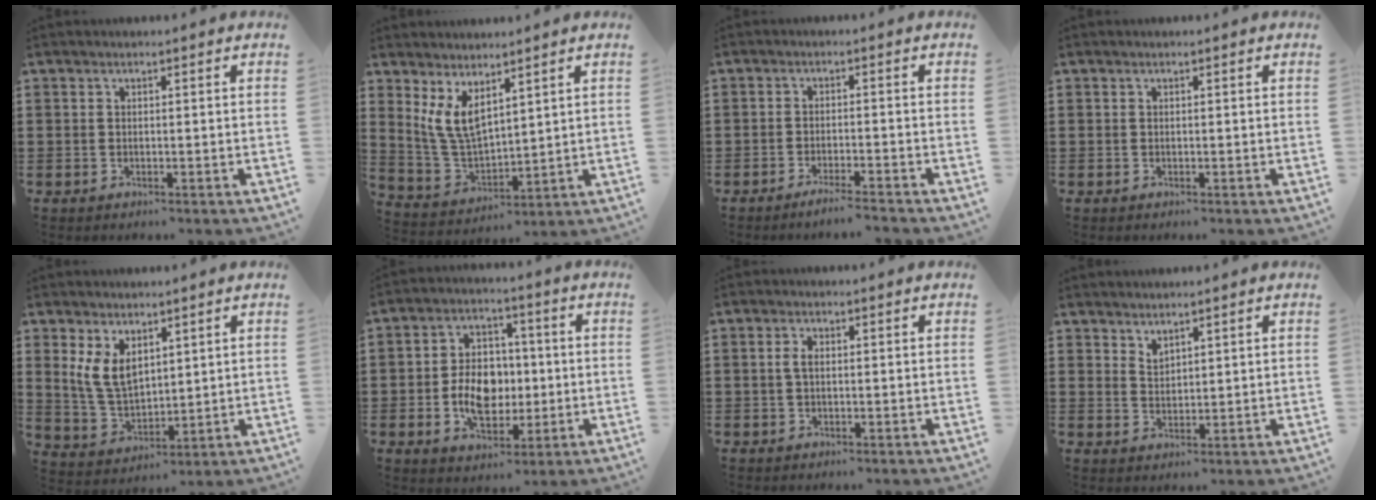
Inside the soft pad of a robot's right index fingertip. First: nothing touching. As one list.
[{"total": 6.8, "force": [3.6, 3.1, 4.9], "torque": [-0.128, -0.012, 0.062]}, {"total": 2.7, "force": [-2.5, -0.4, 1.1], "torque": [-0.016, -0.001, -0.047]}, {"total": 0.0}, {"total": 6.8, "force": [2.9, 4.0, 4.6], "torque": [-0.115, 0.001, 0.052]}, {"total": 8.3, "force": [-1.1, 5.8, 5.9], "torque": [-0.101, 0.003, -0.025]}, {"total": 1.9, "force": [0.1, 0.9, 1.7], "torque": [-0.034, 0.004, 0.000]}, {"total": 1.8, "force": [1.7, 0.5, -0.1], "torque": [-0.001, 0.003, 0.033]}]